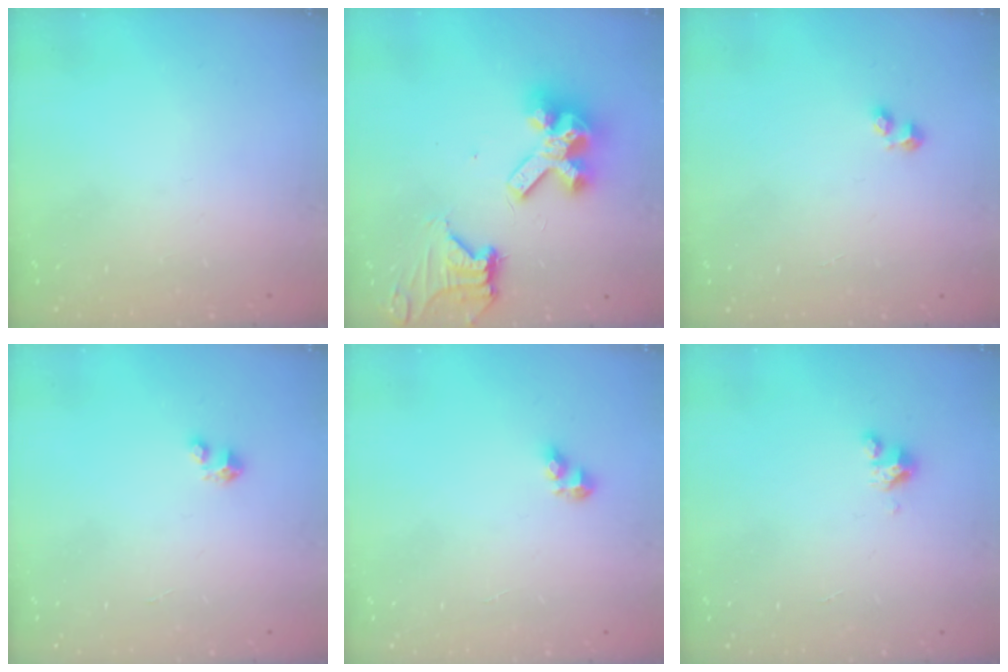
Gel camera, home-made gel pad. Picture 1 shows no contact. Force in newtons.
{"total": 14.2, "press": 14.2, "slide": 1.1}
{"total": 1.7, "press": 1.6, "slide": 0.6}
{"total": 2.1, "press": 2.1, "slide": 0.1}
{"total": 4.8, "press": 4.7, "slide": 0.4}
{"total": 2.5, "press": 2.5, "slide": 0.2}